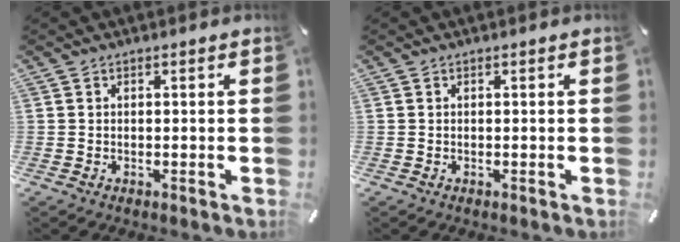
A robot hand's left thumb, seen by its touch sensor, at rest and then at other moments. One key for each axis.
{"total": 0.0}